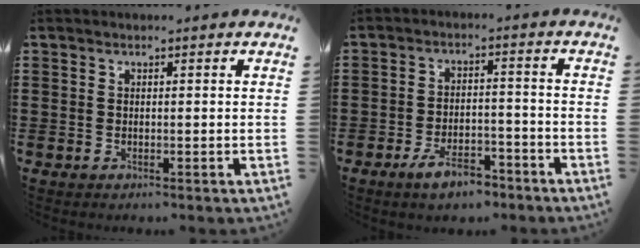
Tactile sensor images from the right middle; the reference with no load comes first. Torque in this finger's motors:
{"motor_torque": [1.86, -0.27, 0.44, 0.14]}